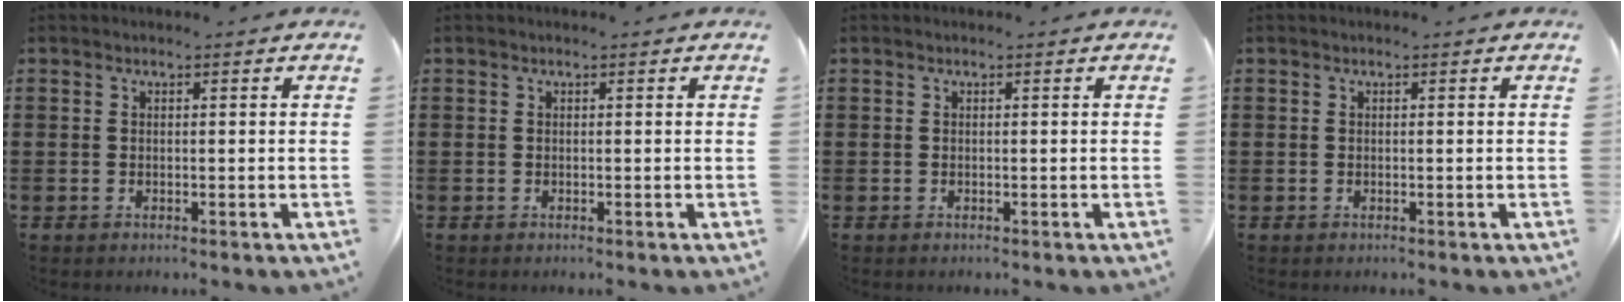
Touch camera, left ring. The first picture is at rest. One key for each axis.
{"total": 0.0}
{"total": 0.0}
{"total": 0.0}